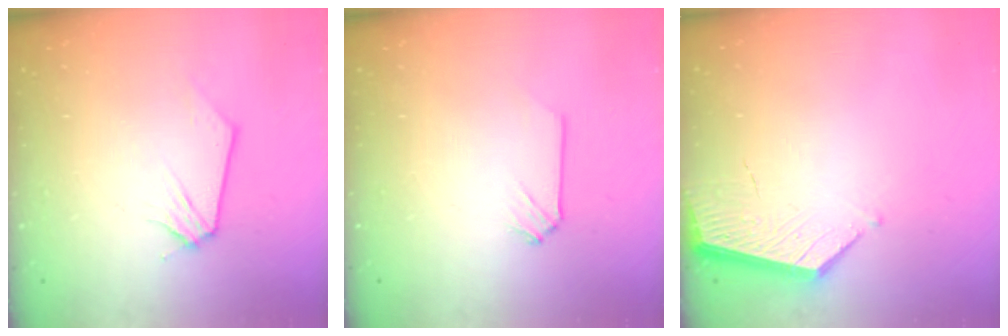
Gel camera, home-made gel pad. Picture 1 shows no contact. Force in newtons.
{"total": 0.0}
{"total": 3.8, "press": 3.8, "slide": 0.4}